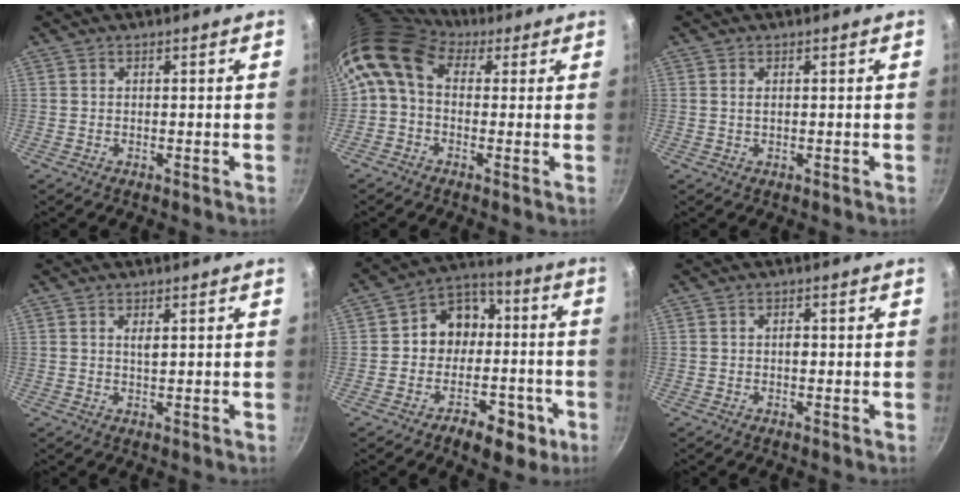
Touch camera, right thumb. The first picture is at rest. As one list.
[{"total": 9.9, "force": [2.2, 7.2, 6.5], "torque": [-0.121, 0.025, 0.016]}, {"total": 2.4, "force": [0.7, 0.9, 2.1], "torque": [-0.038, -0.005, 0.014]}, {"total": 1.6, "force": [0.7, 0.5, 1.3], "torque": [-0.022, -0.003, 0.012]}, {"total": 15.4, "force": [-3.6, 12.6, 8.0], "torque": [-0.061, 0.066, -0.053]}, {"total": 1.4, "force": [0.0, 0.8, 1.2], "torque": [-0.014, 0.004, -0.002]}]